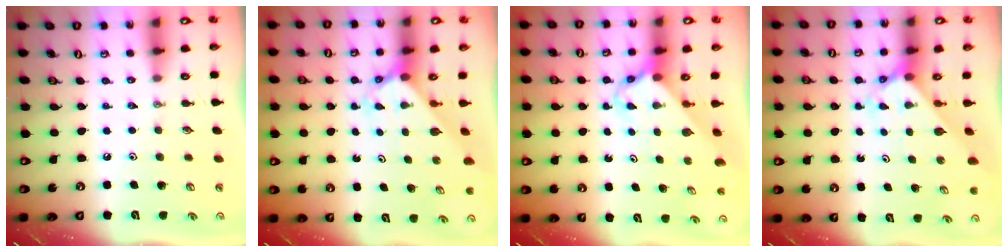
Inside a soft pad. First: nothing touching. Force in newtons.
{"total": 1.8, "press": 1.8, "slide": 0.1}
{"total": 2.6, "press": 2.6, "slide": 0.2}
{"total": 2.2, "press": 2.2, "slide": 0.2}